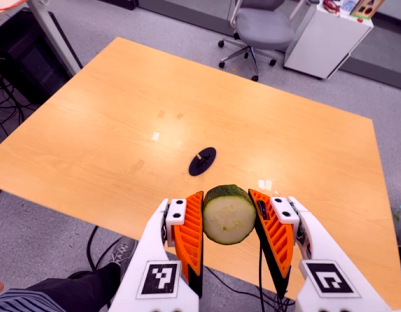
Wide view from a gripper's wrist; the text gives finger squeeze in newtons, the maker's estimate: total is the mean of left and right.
{"total": 9.4, "left": 8.4, "right": 10.4}